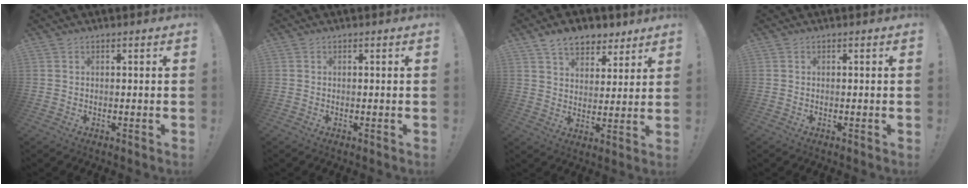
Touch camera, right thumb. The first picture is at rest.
{"total": 0.0}
{"total": 9.9, "force": [7.0, 5.8, 3.9], "torque": [-0.057, -0.038, 0.133]}
{"total": 0.0}